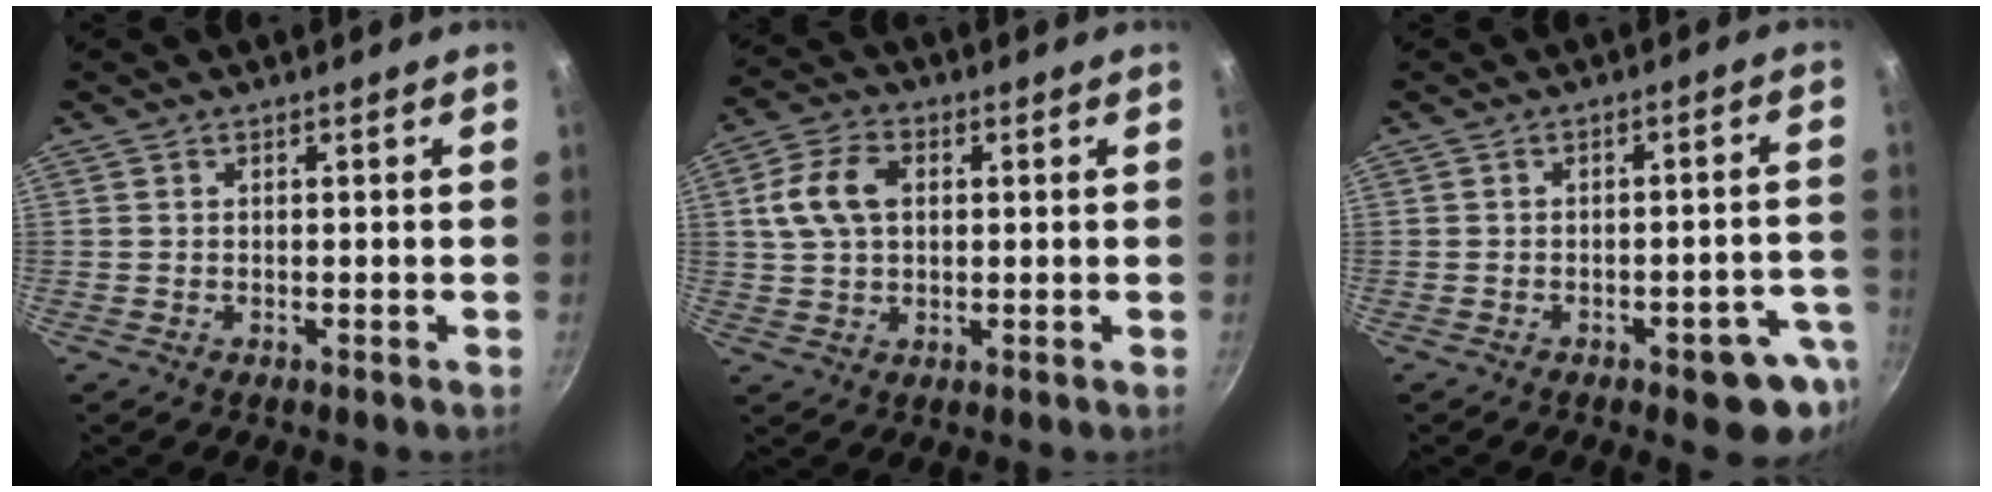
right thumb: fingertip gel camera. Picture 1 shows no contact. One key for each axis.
{"total": 8.8, "fx": 1.7, "fy": 5.9, "fz": 6.3, "tx": -0.122, "ty": 0.013, "tz": 0.031}
{"total": 8.8, "fx": -4.3, "fy": 2.9, "fz": 7.0, "tx": -0.069, "ty": 0.033, "tz": -0.048}